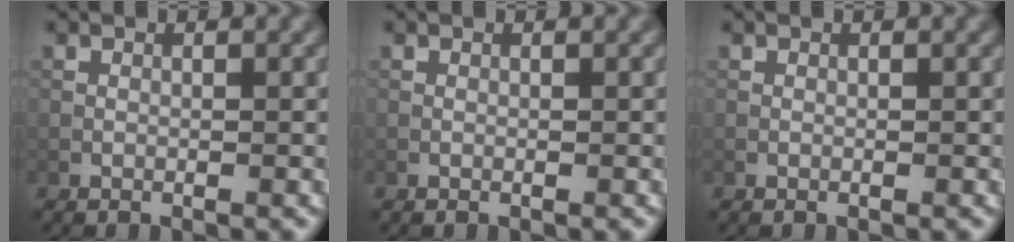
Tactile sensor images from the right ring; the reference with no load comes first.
{"total": 0.0}
{"total": 0.0}